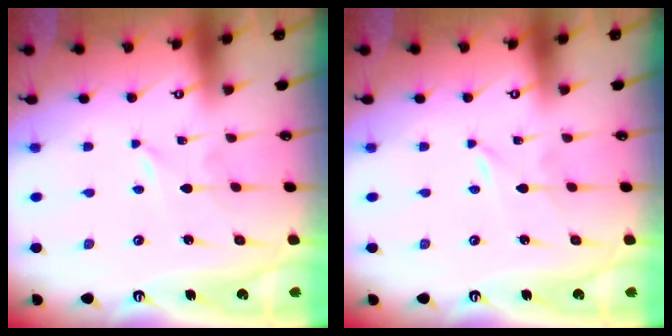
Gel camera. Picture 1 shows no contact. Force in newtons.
{"total": 0.0}